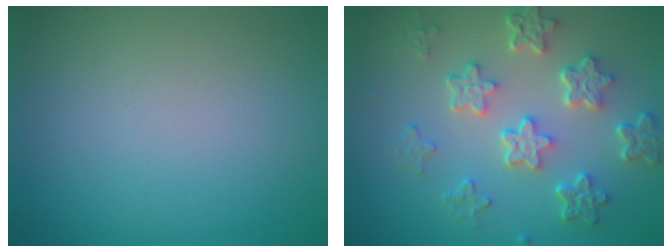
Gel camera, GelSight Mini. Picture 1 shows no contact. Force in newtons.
{"total": 5.8, "press": 4.4, "slide": 3.8}